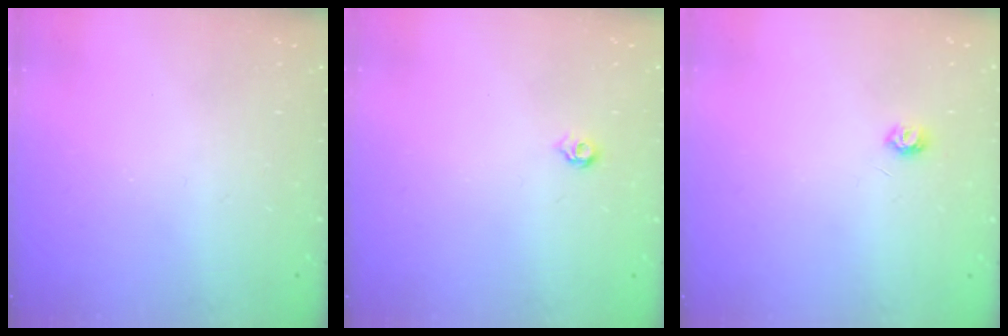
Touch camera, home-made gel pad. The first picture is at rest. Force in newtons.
{"total": 4.2, "press": 4.1, "slide": 0.8}
{"total": 3.9, "press": 3.9, "slide": 0.5}